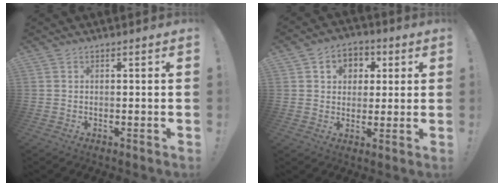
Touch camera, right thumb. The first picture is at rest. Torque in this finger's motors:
{"motor_torque": [-0.20, 0.28, 0.05, 0.07, 0.00]}